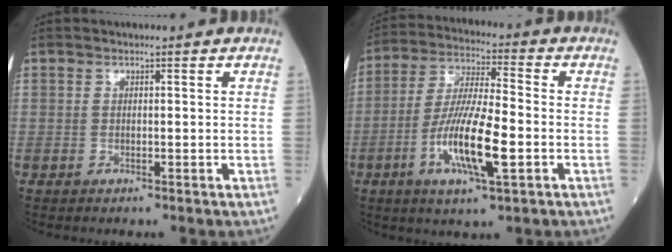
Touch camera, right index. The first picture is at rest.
{"total": 12.4, "force": [-3.7, 2.0, 11.6], "torque": [-0.229, -0.008, -0.067]}